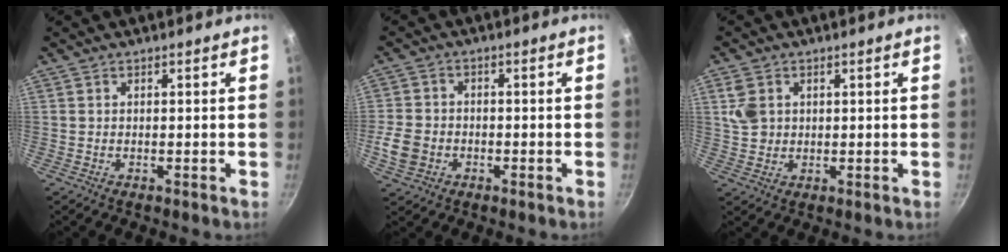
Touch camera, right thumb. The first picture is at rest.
{"total": 6.2, "force": [-2.0, 5.0, 3.1], "torque": [-0.058, 0.013, -0.039]}
{"total": 5.1, "force": [1.6, 4.1, 2.7], "torque": [-0.039, -0.002, 0.034]}